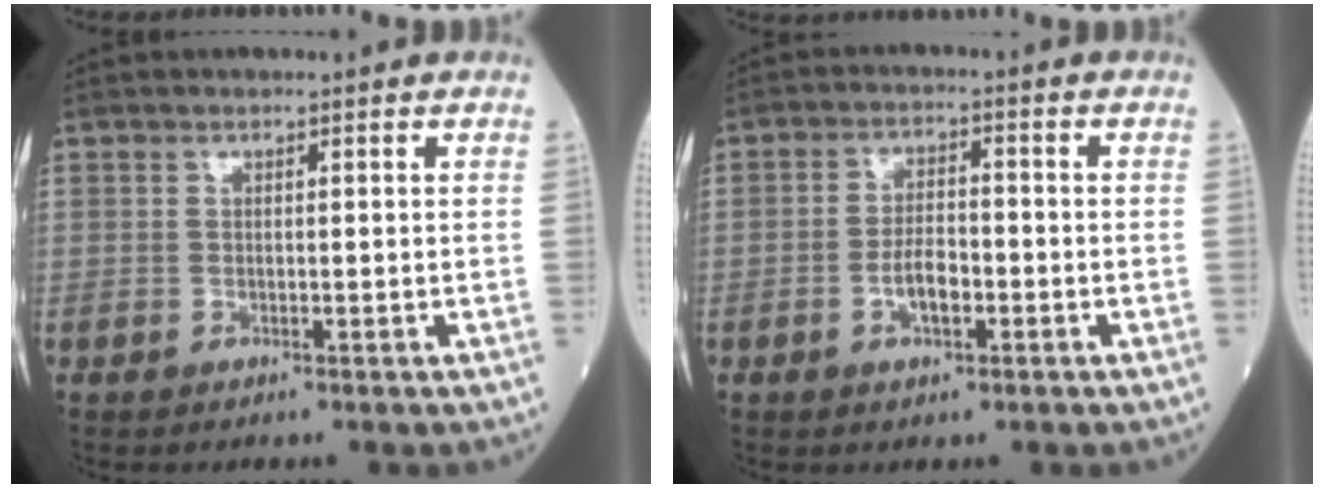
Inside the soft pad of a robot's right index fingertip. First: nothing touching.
{"total": 4.6, "force": [-1.6, 1.9, 3.9], "torque": [-0.074, 0.005, -0.030]}